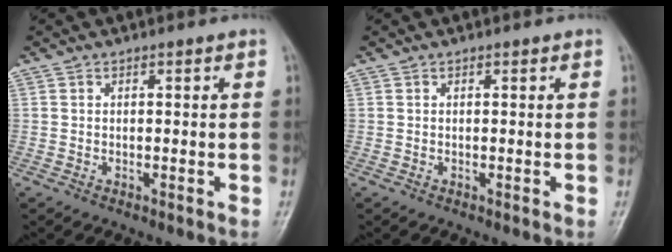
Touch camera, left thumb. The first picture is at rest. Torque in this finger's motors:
{"motor_torque": [0.00, 0.00, -0.07, -0.01, 0.00]}